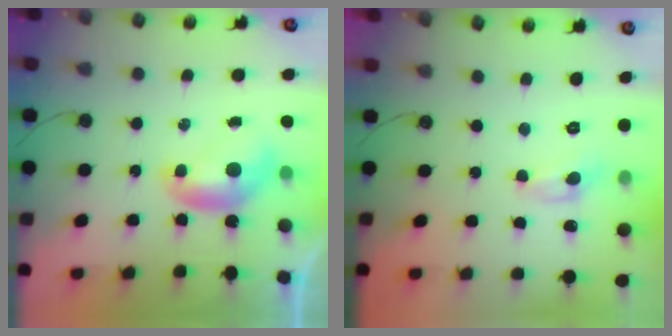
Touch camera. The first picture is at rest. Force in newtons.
{"total": 1.5, "press": 1.5, "slide": 0.2}